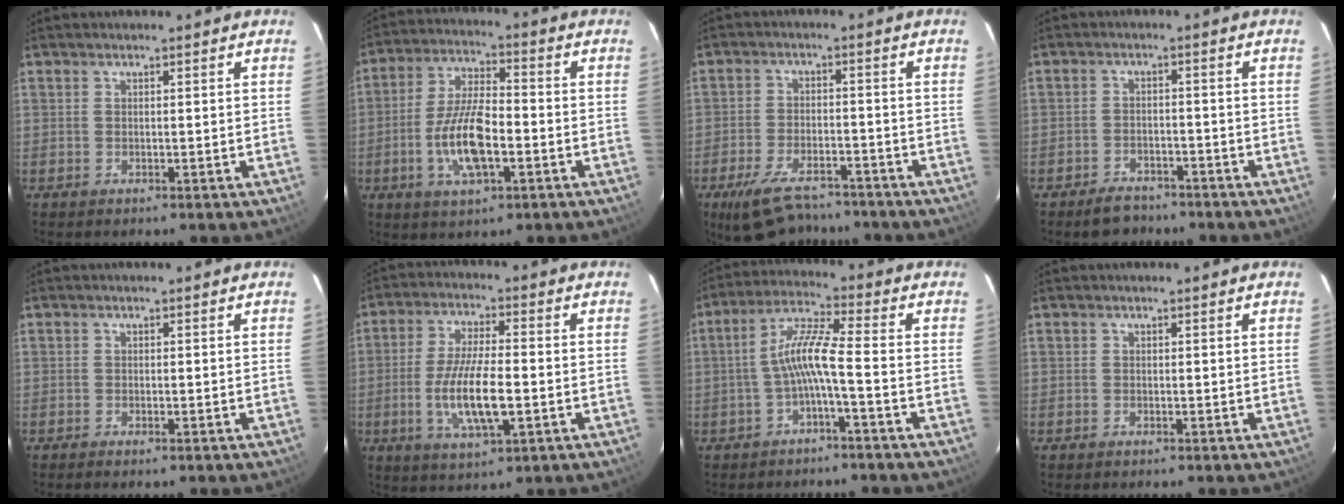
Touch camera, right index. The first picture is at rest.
{"total": 11.8, "force": [-3.5, 4.3, 10.4], "torque": [-0.213, -0.001, -0.064]}
{"total": 12.1, "force": [-9.6, 5.1, 5.4], "torque": [-0.126, -0.009, -0.145]}
{"total": 5.3, "force": [-4.3, 2.8, 1.3], "torque": [-0.039, 0.012, -0.061]}
{"total": 0.7, "force": [-0.6, 0.1, 0.3], "torque": [-0.007, -0.002, -0.011]}
{"total": 11.4, "force": [-2.6, 3.1, 10.6], "torque": [-0.212, -0.009, -0.048]}
{"total": 6.8, "force": [-2.4, 0.0, 6.3], "torque": [-0.146, 0.016, -0.045]}
{"total": 0.0}